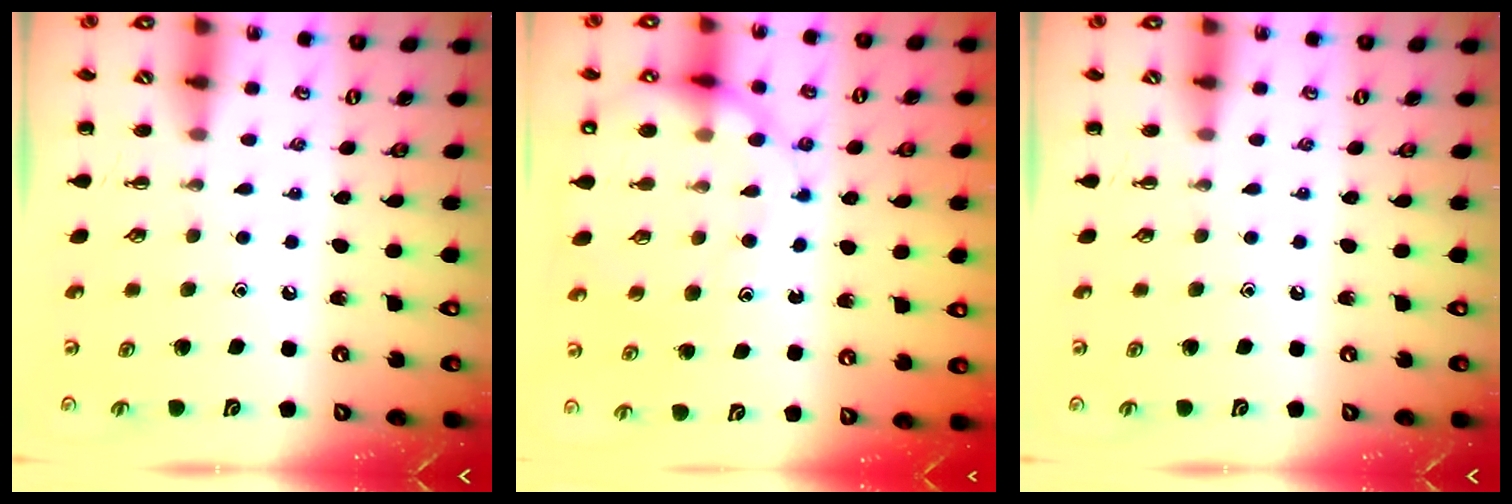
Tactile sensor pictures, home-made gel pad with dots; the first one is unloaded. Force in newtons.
{"total": 15.2, "press": 15.0, "slide": 2.4}
{"total": 0.0}